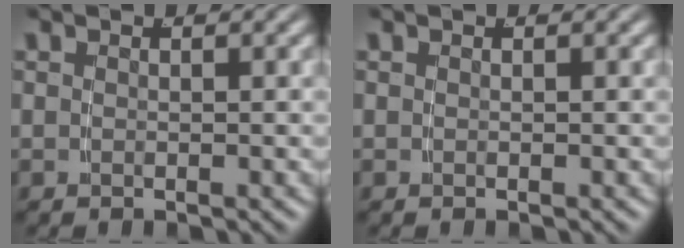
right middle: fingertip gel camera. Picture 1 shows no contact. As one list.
[{"total": 0.0}]